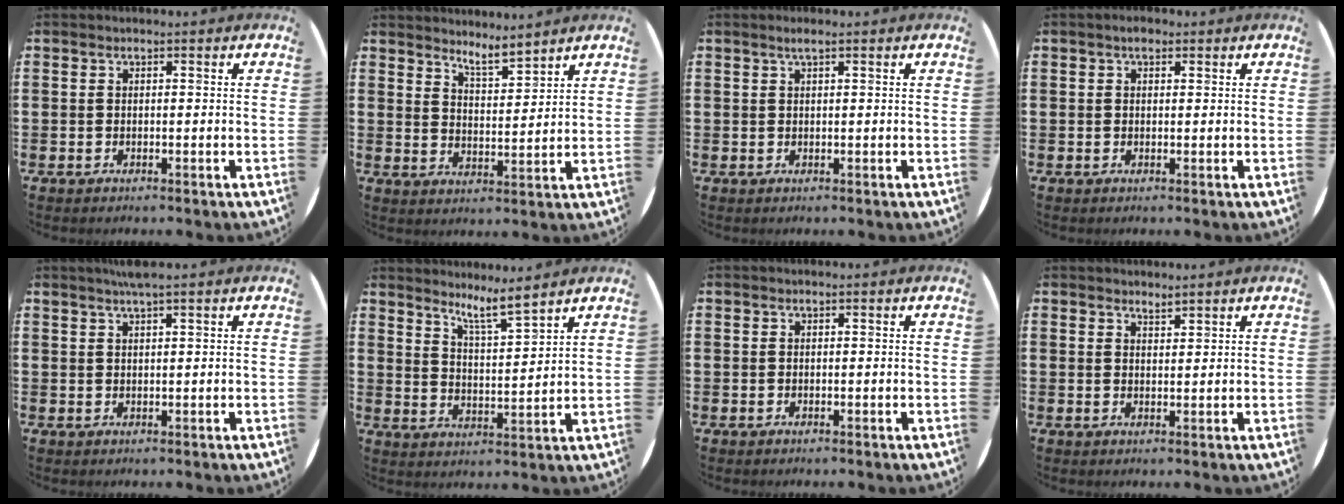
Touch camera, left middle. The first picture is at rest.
{"total": 5.0, "force": [4.9, 0.0, 0.9], "torque": [-0.027, -0.023, 0.088]}
{"total": 1.1, "force": [0.7, 0.0, 0.8], "torque": [-0.016, 0.002, 0.012]}
{"total": 1.4, "force": [0.9, 0.7, 0.7], "torque": [0.000, 0.001, 0.013]}
{"total": 2.0, "force": [1.5, -0.2, 1.2], "torque": [-0.025, 0.000, 0.027]}
{"total": 6.0, "force": [5.7, -0.3, 1.9], "torque": [-0.053, -0.028, 0.099]}
{"total": 0.0}
{"total": 1.5, "force": [1.5, 0.0, -0.1], "torque": [0.001, 0.000, 0.028]}